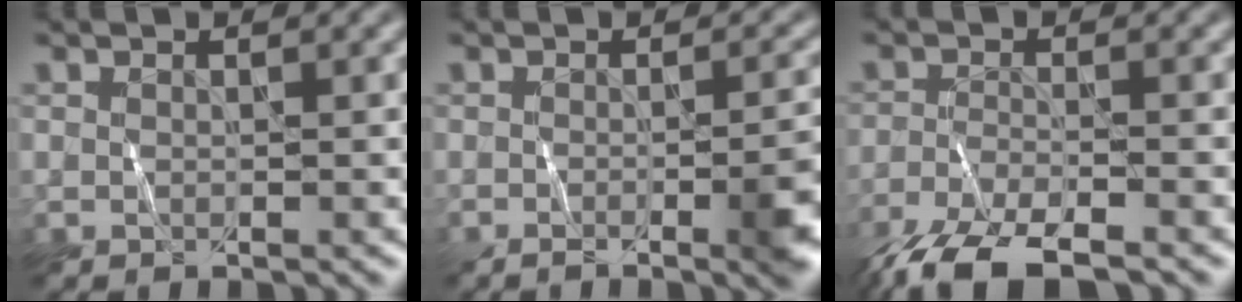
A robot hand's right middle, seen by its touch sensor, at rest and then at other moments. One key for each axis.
{"total": 4.5, "fx": -1.9, "fy": 1.3, "fz": 4.0, "tx": -0.040, "ty": 0.000, "tz": -0.027}
{"total": 5.5, "fx": -4.6, "fy": 1.1, "fz": 2.9, "tx": -0.053, "ty": -0.009, "tz": -0.094}